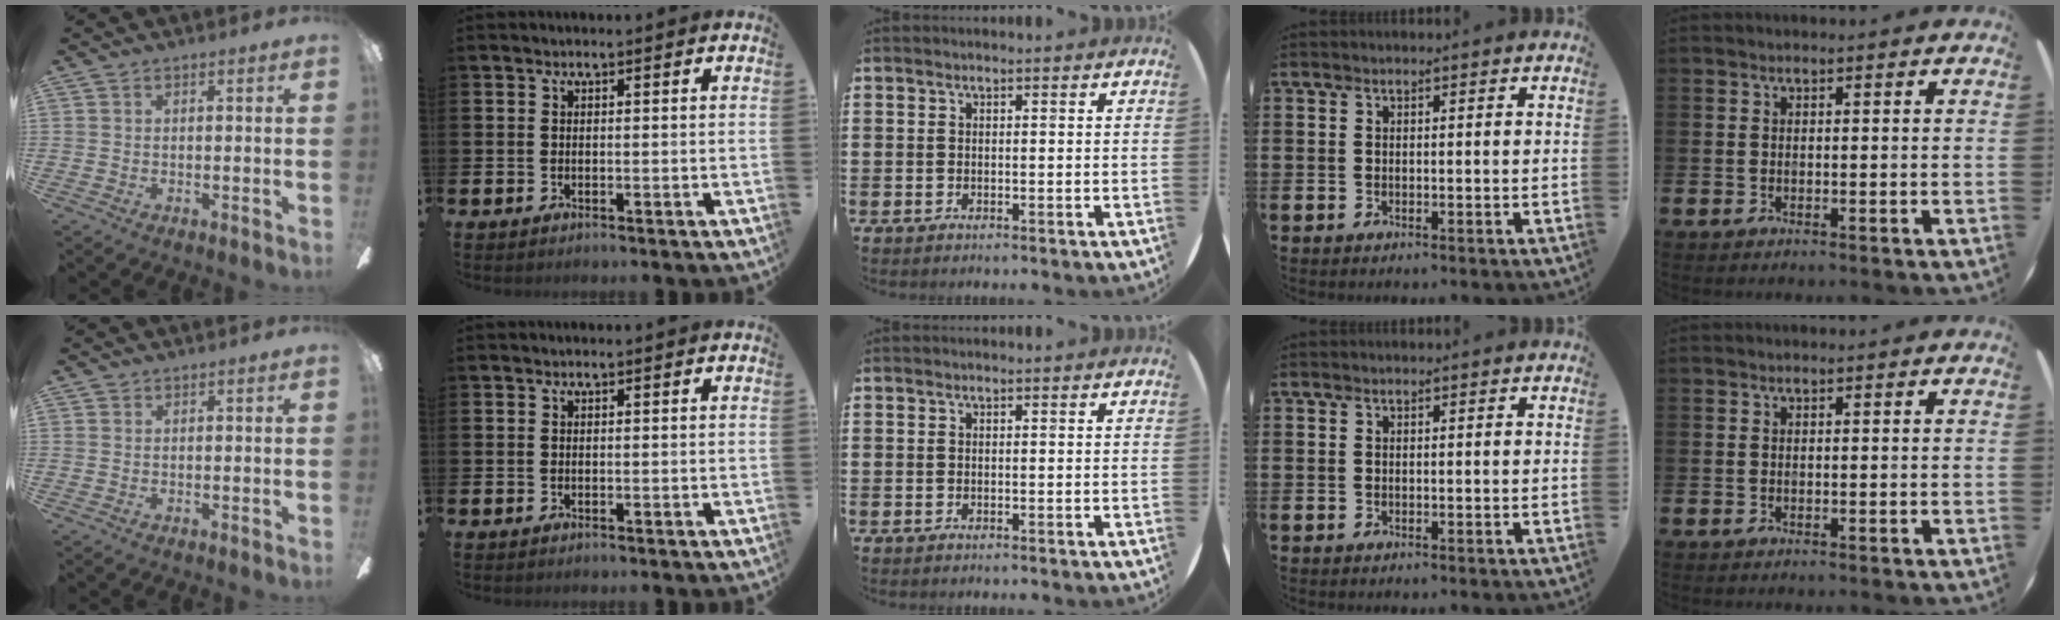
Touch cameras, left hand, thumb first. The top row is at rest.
{}